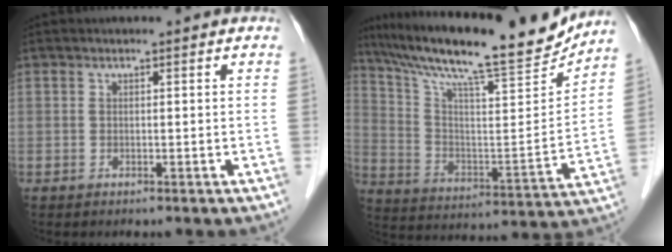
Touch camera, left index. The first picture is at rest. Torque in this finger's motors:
{"motor_torque": [-0.12, -0.58, 0.53, 0.16]}